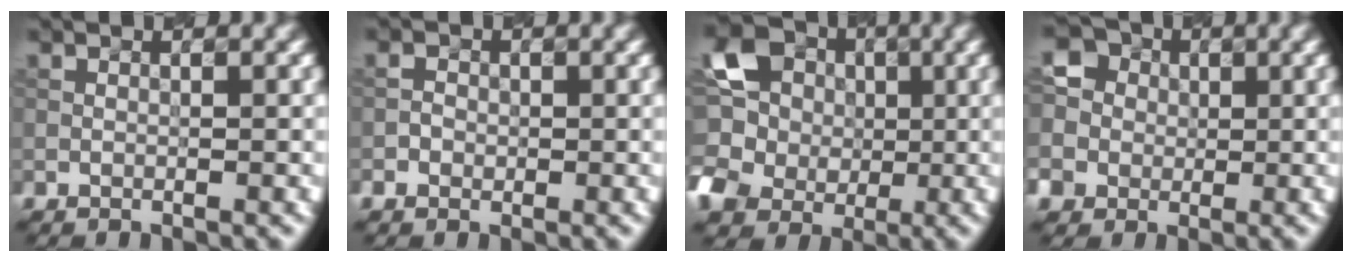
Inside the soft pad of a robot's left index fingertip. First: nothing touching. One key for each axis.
{"total": 0.7, "fx": -0.3, "fy": 0.6, "fz": -0.1, "tx": -0.003, "ty": 0.005, "tz": -0.002}
{"total": 8.9, "fx": 1.0, "fy": 8.1, "fz": 3.5, "tx": -0.098, "ty": 0.007, "tz": -0.003}
{"total": 5.3, "fx": -0.1, "fy": 5.2, "fz": 0.9, "tx": -0.040, "ty": 0.030, "tz": -0.019}